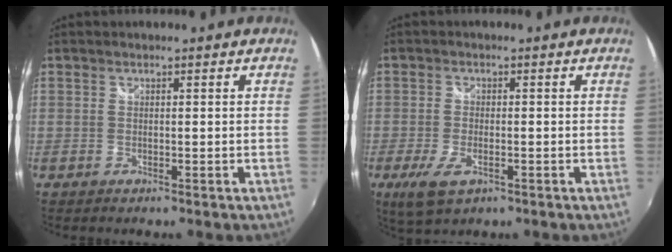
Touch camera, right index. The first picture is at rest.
{"total": 6.1, "force": [-2.9, 2.8, 4.6], "torque": [-0.107, -0.017, -0.052]}